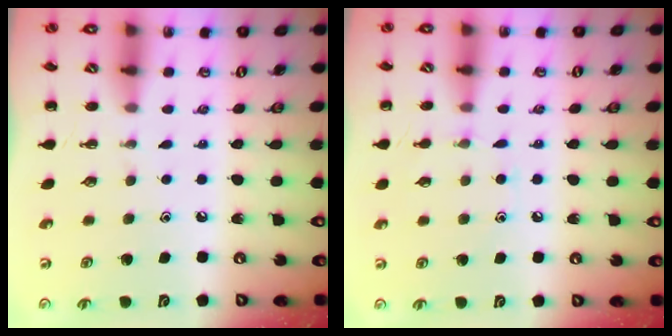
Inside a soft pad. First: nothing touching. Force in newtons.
{"total": 6.7, "press": 6.4, "slide": 2.0}